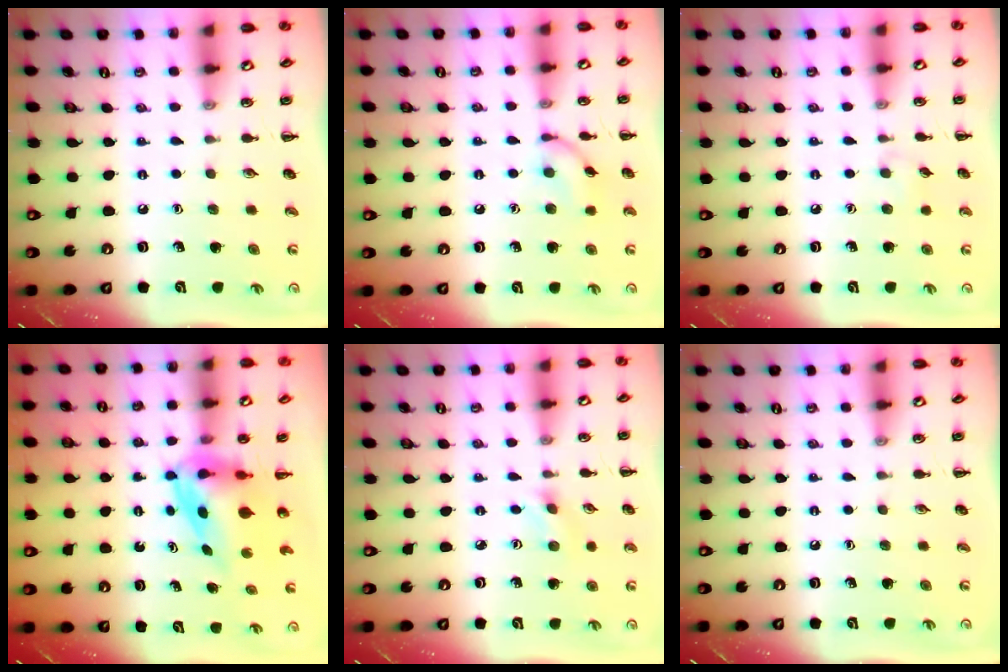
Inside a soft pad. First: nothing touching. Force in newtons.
{"total": 8.1, "press": 8.1, "slide": 0.2}
{"total": 4.4, "press": 4.1, "slide": 1.6}
{"total": 4.0, "press": 4.0, "slide": 0.7}
{"total": 1.2, "press": 1.1, "slide": 0.3}
{"total": 0.0}